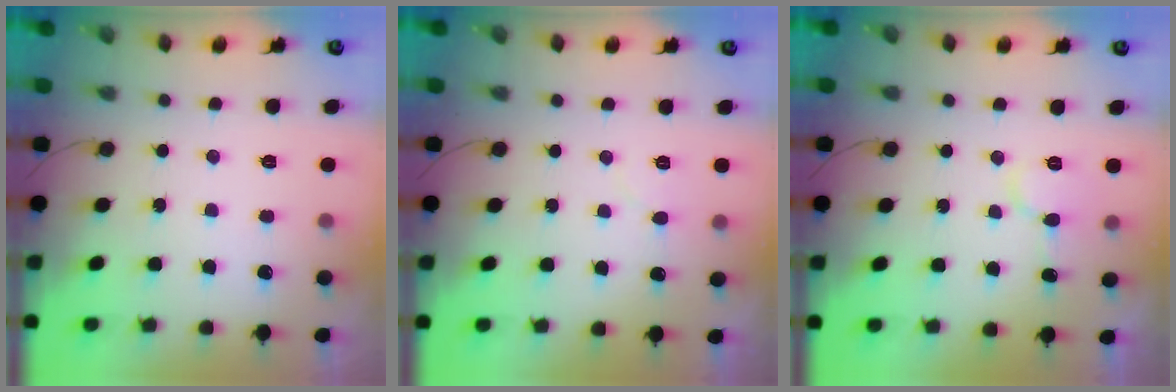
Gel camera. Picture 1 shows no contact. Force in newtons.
{"total": 3.5, "press": 3.4, "slide": 0.3}
{"total": 6.1, "press": 6.1, "slide": 0.6}